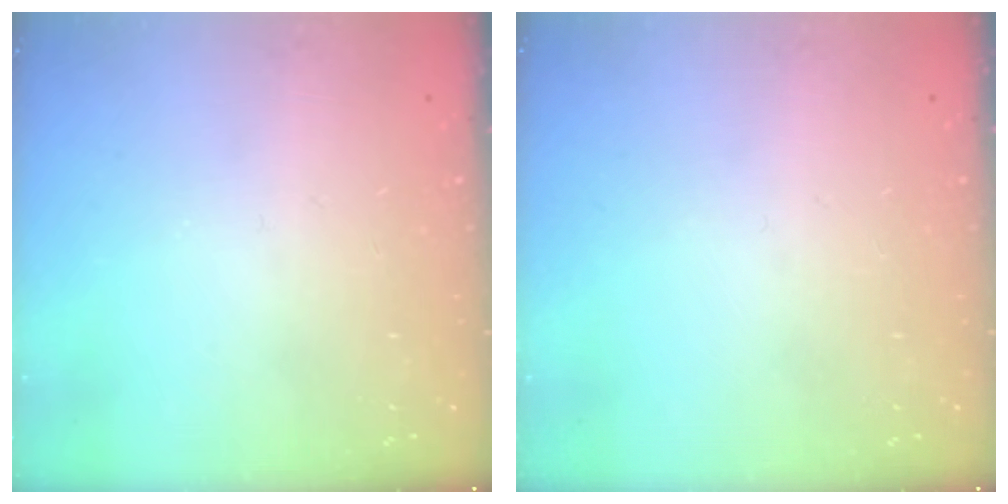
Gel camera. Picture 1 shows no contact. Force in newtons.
{"total": 0.0}